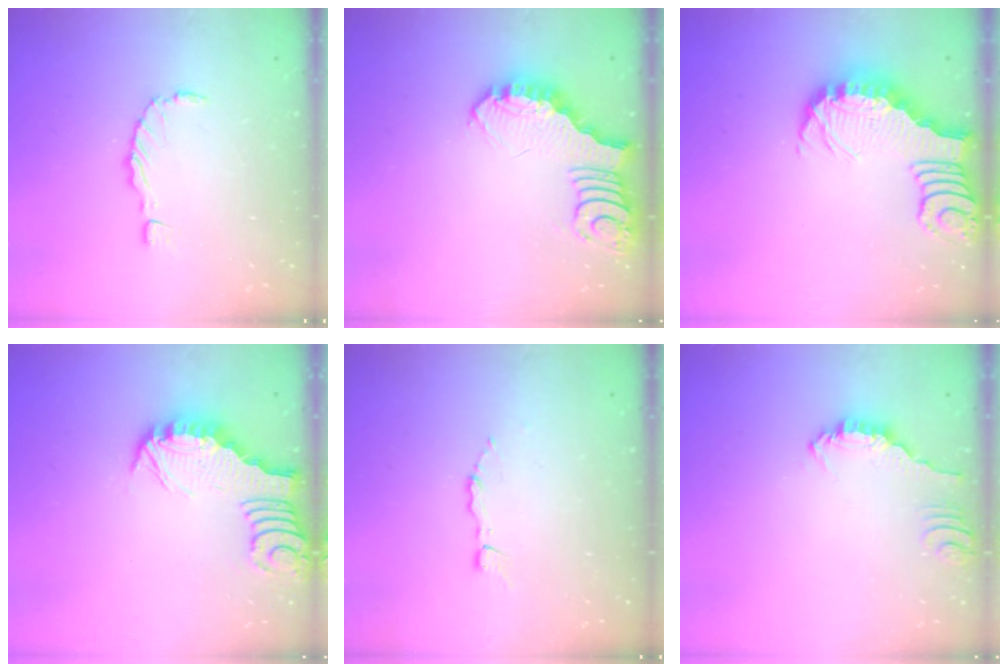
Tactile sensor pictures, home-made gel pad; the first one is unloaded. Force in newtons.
{"total": 3.5, "press": 3.4, "slide": 0.6}
{"total": 3.0, "press": 3.0, "slide": 0.6}
{"total": 2.6, "press": 2.6, "slide": 0.2}
{"total": 2.2, "press": 2.2, "slide": 0.3}
{"total": 1.4, "press": 1.4, "slide": 0.3}